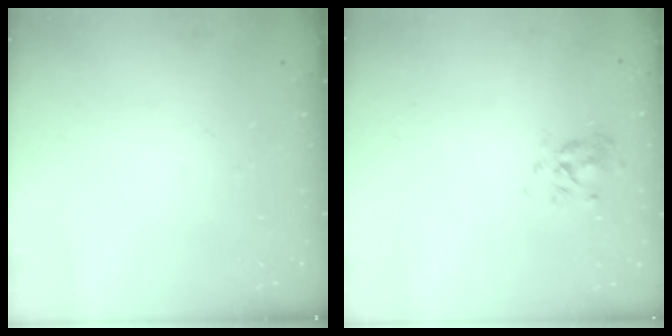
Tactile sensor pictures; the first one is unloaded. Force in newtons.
{"total": 4.2, "press": 4.0, "slide": 1.5}